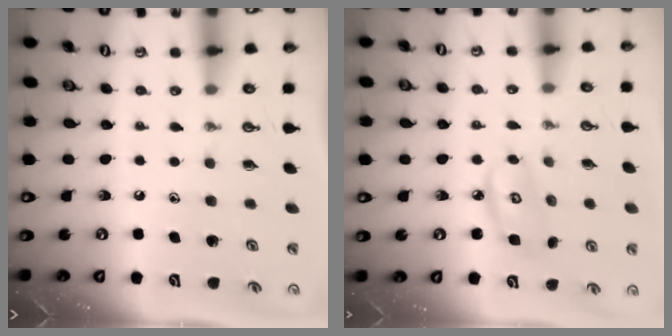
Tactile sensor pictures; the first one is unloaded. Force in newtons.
{"total": 4.9, "press": 4.9, "slide": 0.3}